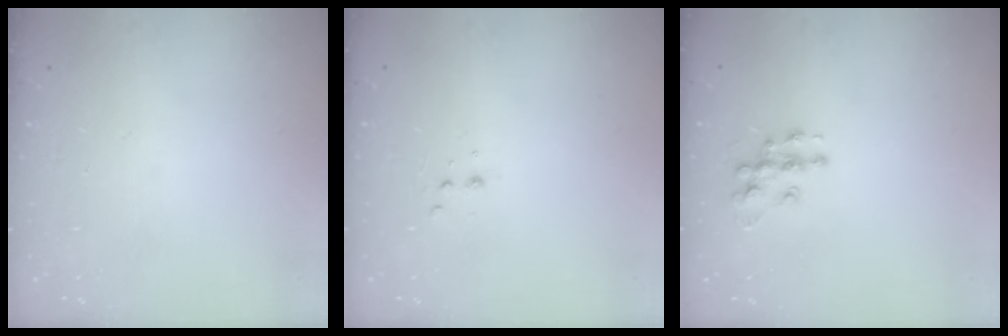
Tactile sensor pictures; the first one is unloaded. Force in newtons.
{"total": 3.1, "press": 3.0, "slide": 0.6}
{"total": 9.4, "press": 9.4, "slide": 0.5}